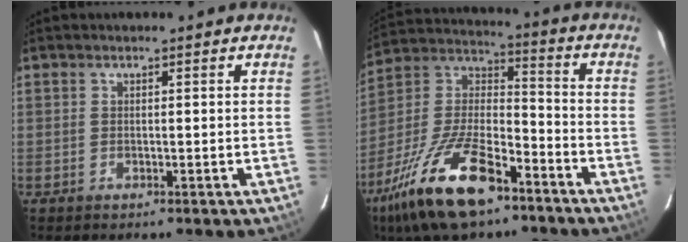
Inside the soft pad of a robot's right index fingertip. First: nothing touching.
{"total": 21.0, "force": [-12.9, 8.2, 14.5], "torque": [-0.304, -0.018, -0.234]}